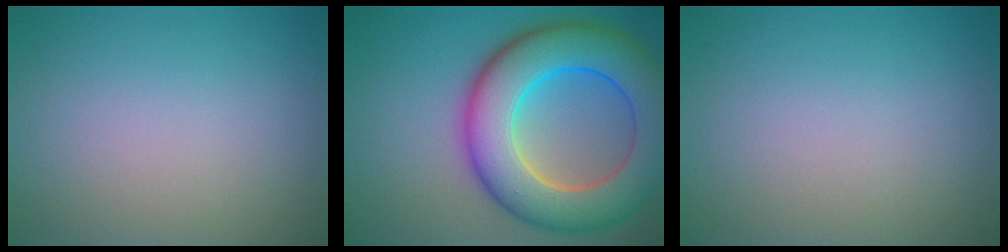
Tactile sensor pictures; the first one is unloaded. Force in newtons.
{"total": 11.7, "press": 11.7, "slide": 0.5}
{"total": 0.0}